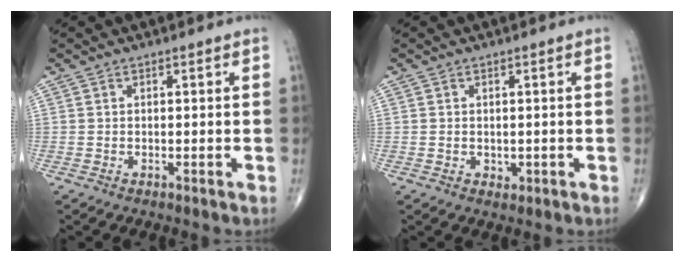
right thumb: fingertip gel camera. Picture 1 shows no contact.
{"total": 1.5, "force": [-0.1, 1.3, 0.8], "torque": [-0.007, 0.000, 0.003]}